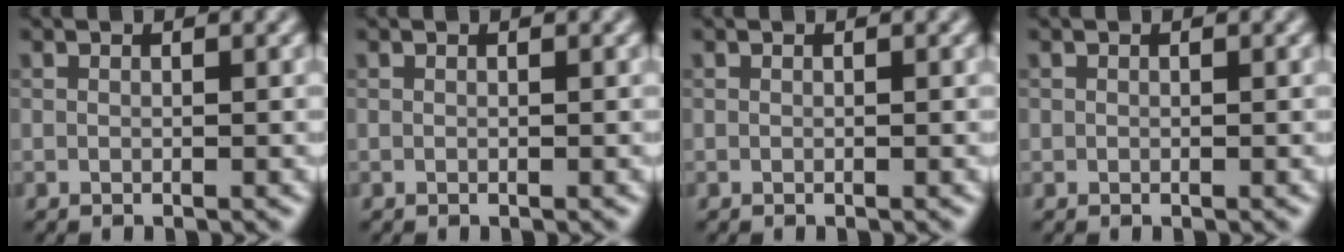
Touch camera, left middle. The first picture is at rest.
{"total": 0.0}
{"total": 0.0}
{"total": 0.0}